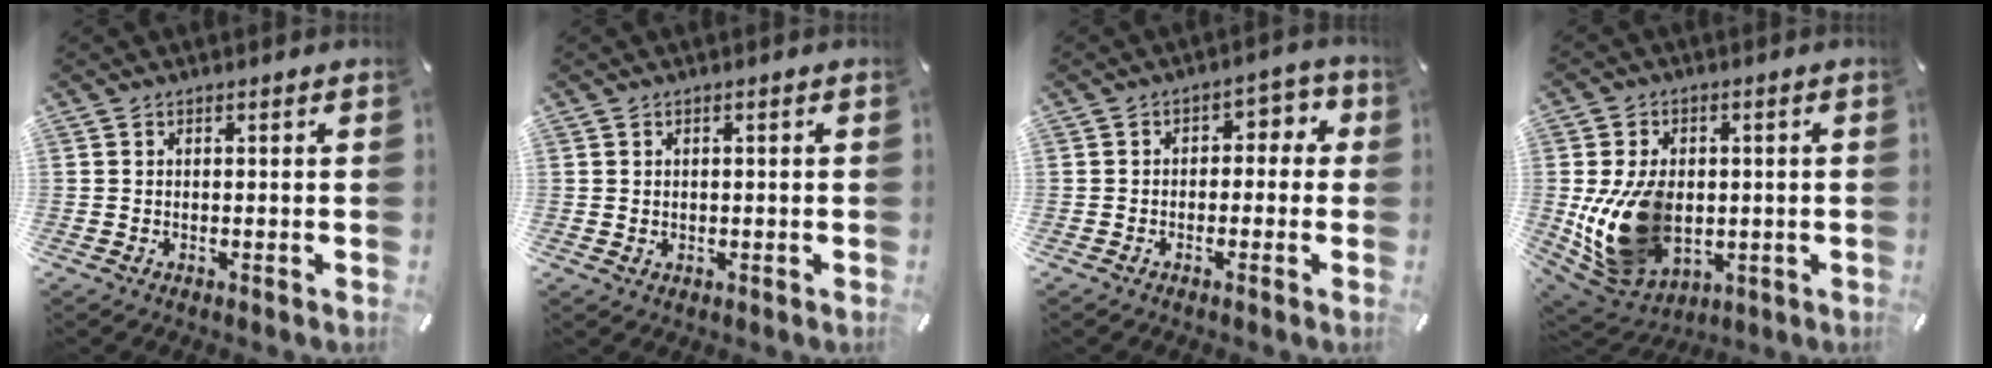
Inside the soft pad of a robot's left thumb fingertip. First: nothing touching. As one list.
[{"total": 1.0, "force": [0.2, 0.9, 0.2], "torque": [-0.005, 0.006, 0.002]}, {"total": 4.4, "force": [-0.8, 3.5, 2.6], "torque": [-0.029, 0.008, -0.026]}, {"total": 17.1, "force": [-1.3, 12.5, 11.7], "torque": [-0.244, -0.007, -0.019]}]